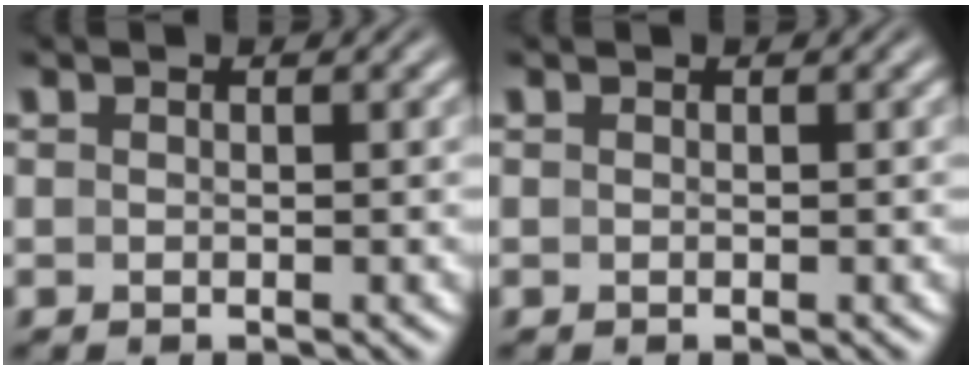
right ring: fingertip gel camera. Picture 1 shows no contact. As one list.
[{"total": 0.0}]